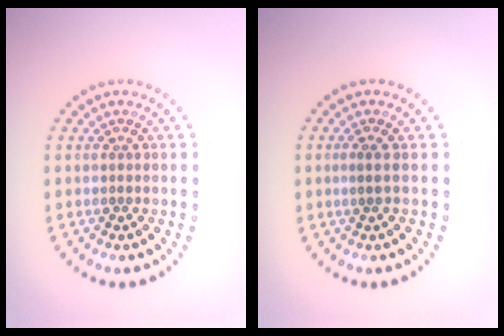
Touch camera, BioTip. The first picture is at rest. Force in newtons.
{"total": 0.6, "press": 0.4, "slide": 0.5}